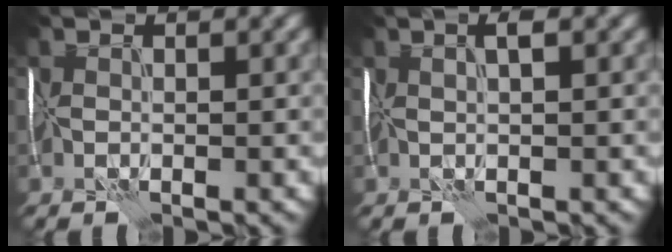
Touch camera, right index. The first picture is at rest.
{"total": 1.3, "force": [0.6, -0.1, 1.2], "torque": [-0.023, 0.004, 0.010]}